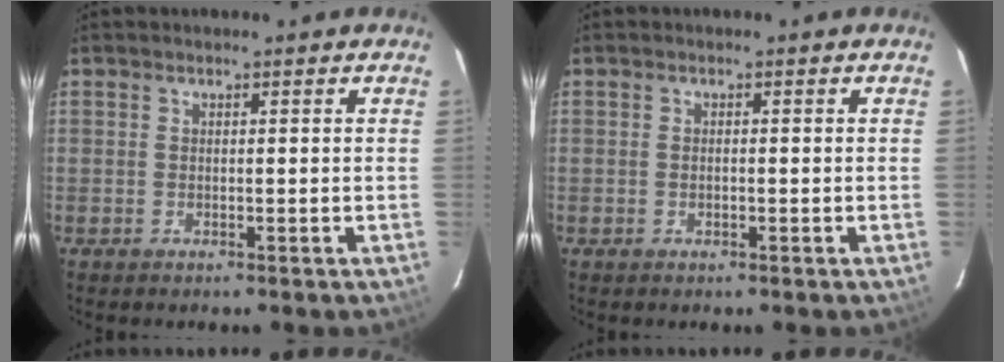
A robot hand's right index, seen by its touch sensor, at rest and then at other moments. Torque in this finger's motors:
{"motor_torque": [-0.06, 0.03, -0.03, 0.00]}